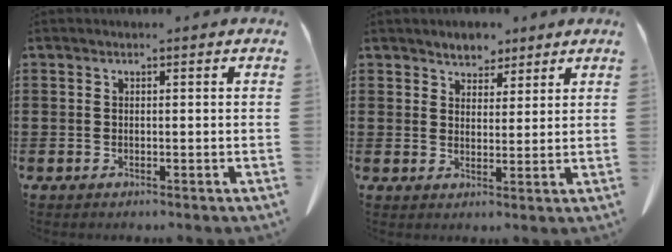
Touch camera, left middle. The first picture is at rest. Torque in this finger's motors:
{"motor_torque": [0.38, 0.34, 0.01, 0.04]}